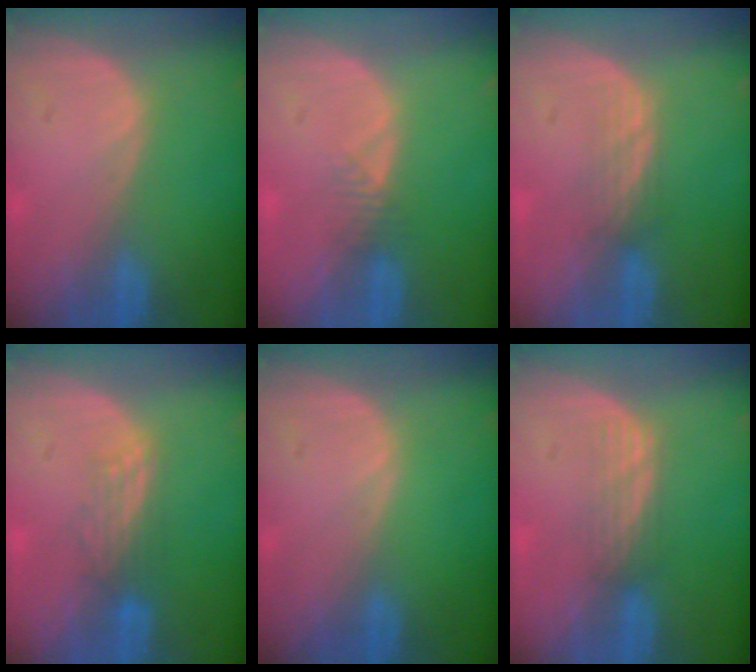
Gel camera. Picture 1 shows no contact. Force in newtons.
{"total": 1.6, "press": 1.4, "slide": 0.9}
{"total": 2.3, "press": 2.2, "slide": 0.6}
{"total": 2.8, "press": 2.7, "slide": 0.6}
{"total": 0.0}
{"total": 3.1, "press": 2.5, "slide": 1.7}